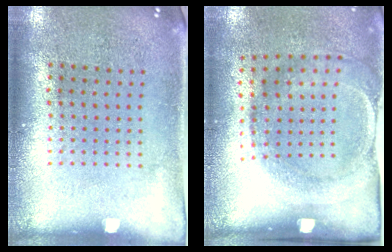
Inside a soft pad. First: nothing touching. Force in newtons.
{"total": 1.9, "press": 1.2, "slide": 1.5}